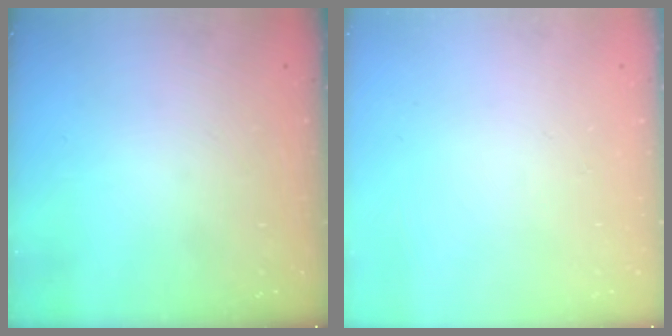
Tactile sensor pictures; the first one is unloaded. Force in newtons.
{"total": 0.0}